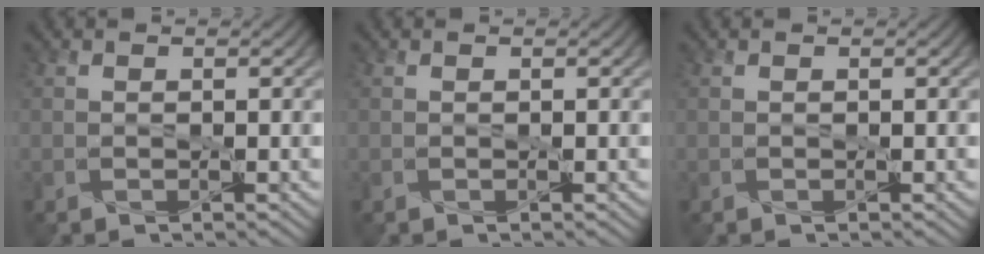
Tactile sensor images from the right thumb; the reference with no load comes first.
{"total": 0.0}
{"total": 0.0}